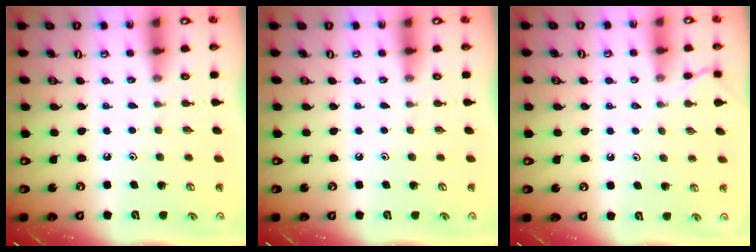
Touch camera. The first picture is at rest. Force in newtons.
{"total": 0.0}
{"total": 2.9, "press": 2.8, "slide": 0.6}